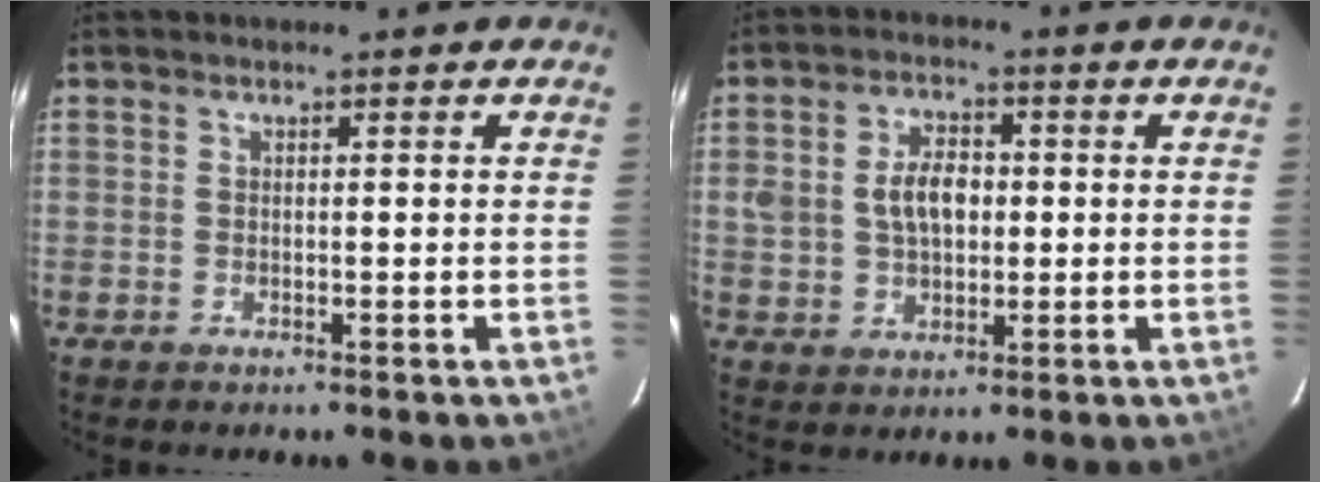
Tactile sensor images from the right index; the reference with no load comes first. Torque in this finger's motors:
{"motor_torque": [0.23, 0.03, 0.19, 0.09]}